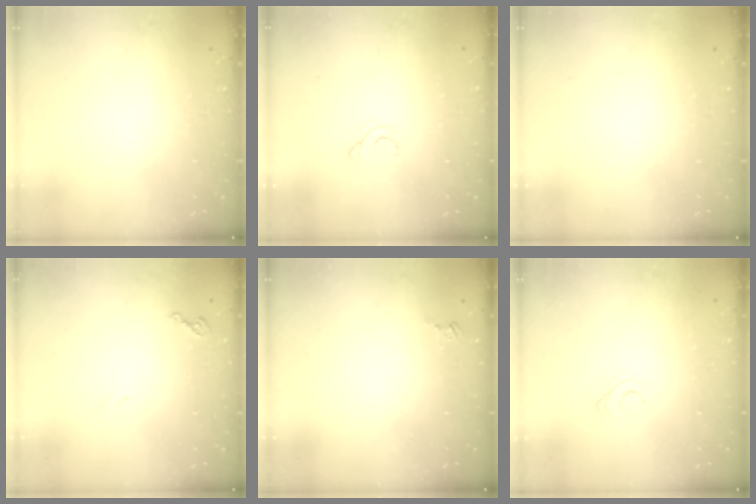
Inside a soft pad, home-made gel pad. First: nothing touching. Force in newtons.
{"total": 3.9, "press": 3.8, "slide": 0.5}
{"total": 0.0}
{"total": 4.0, "press": 3.9, "slide": 0.6}
{"total": 2.5, "press": 2.5, "slide": 0.3}
{"total": 2.7, "press": 2.7, "slide": 0.3}